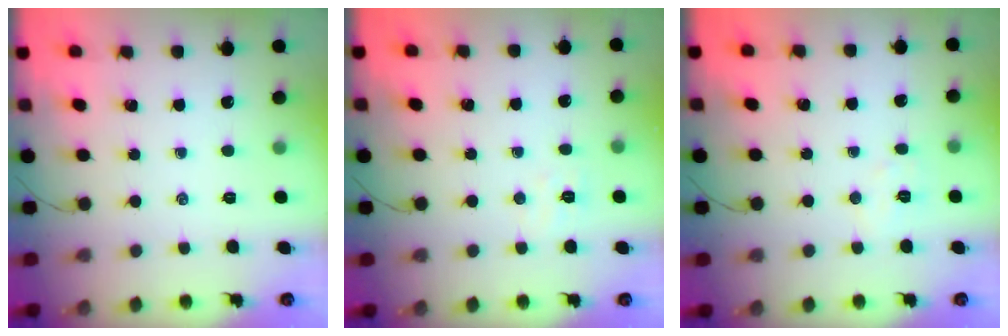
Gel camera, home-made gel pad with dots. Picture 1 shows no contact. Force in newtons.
{"total": 3.3, "press": 3.2, "slide": 0.9}
{"total": 4.1, "press": 4.0, "slide": 1.0}